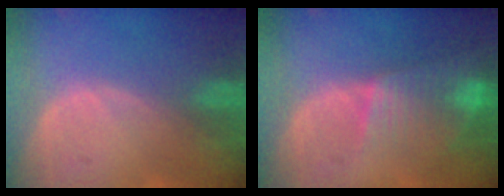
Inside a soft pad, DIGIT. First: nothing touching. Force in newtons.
{"total": 8.0, "press": 6.9, "slide": 4.1}